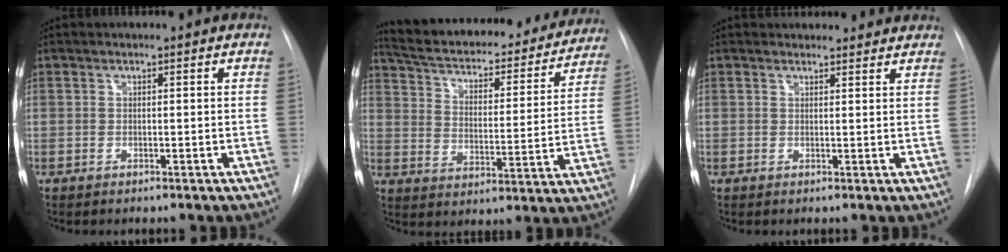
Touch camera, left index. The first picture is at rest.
{"total": 28.7, "force": [25.4, 7.4, 11.2], "torque": [-0.187, -0.024, 0.336]}
{"total": 8.2, "force": [7.8, 2.1, 1.5], "torque": [-0.005, 0.023, 0.081]}